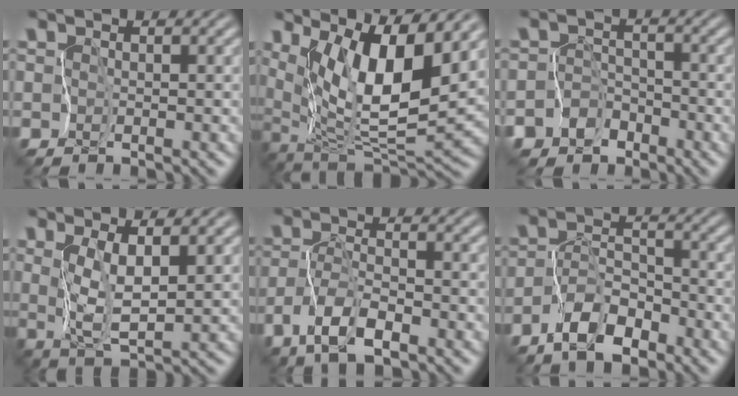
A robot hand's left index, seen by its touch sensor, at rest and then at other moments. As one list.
[{"total": 9.4, "force": [4.5, 2.3, 7.9], "torque": [-0.141, -0.013, 0.092]}, {"total": 7.0, "force": [-4.9, 5.0, -0.2], "torque": [0.018, -0.007, -0.091]}, {"total": 3.3, "force": [1.9, 0.3, 2.7], "torque": [-0.064, -0.002, 0.047]}, {"total": 3.8, "force": [-2.2, 1.3, 2.8], "torque": [-0.056, 0.005, -0.045]}, {"total": 4.5, "force": [-3.1, 1.9, 2.5], "torque": [-0.045, 0.008, -0.060]}]